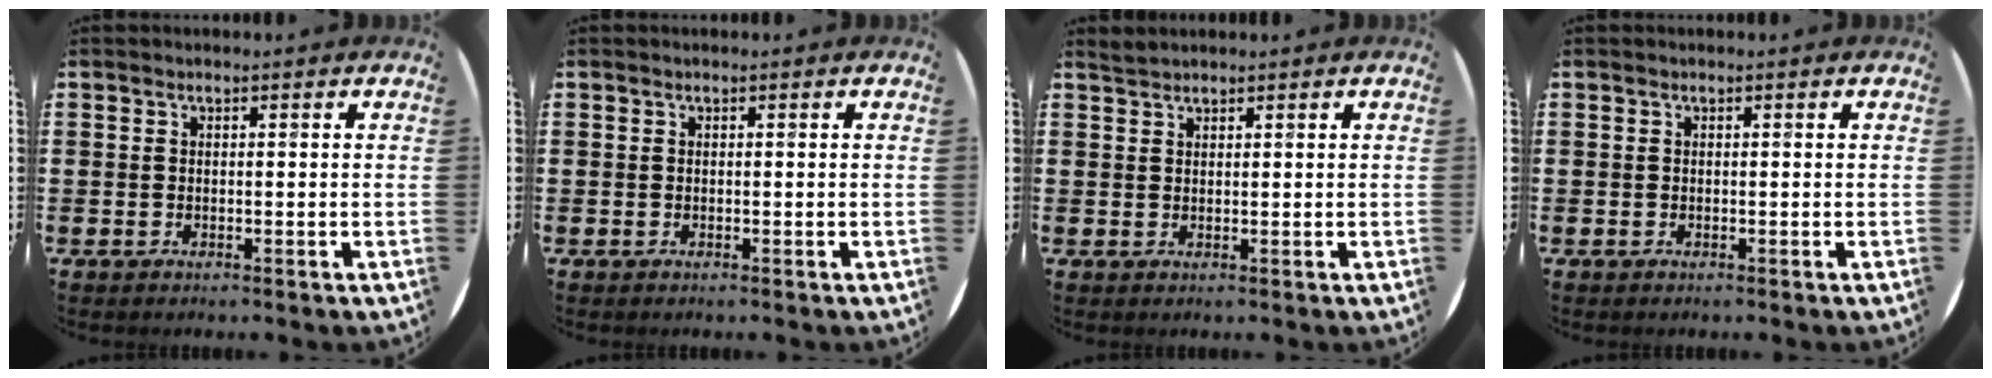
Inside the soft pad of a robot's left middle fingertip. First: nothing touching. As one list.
[{"total": 0.0}, {"total": 1.1, "force": [1.1, 0.1, -0.1], "torque": [0.001, 0.001, 0.021]}, {"total": 0.0}]